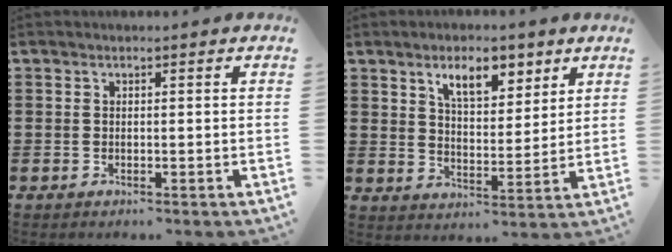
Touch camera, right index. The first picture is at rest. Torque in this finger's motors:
{"motor_torque": [1.13, 0.99, 0.29, 0.14]}